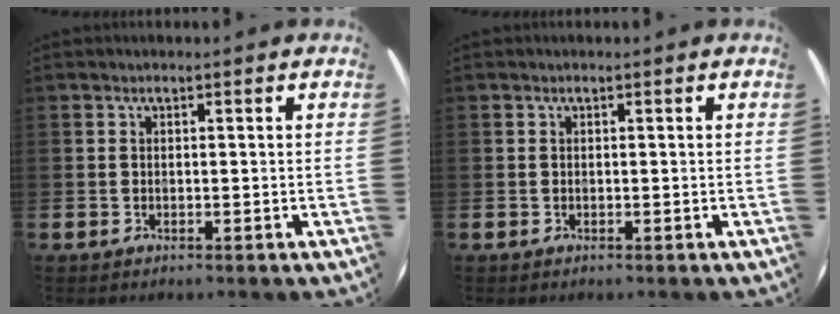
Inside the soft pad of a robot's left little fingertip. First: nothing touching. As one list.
[{"total": 0.0}]